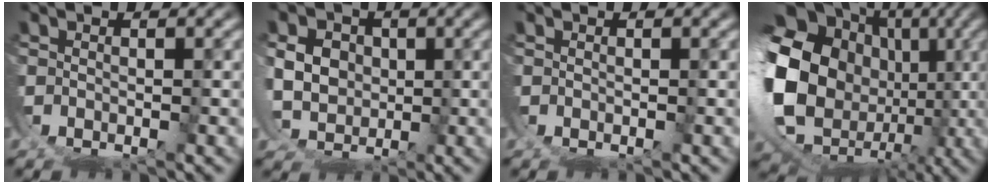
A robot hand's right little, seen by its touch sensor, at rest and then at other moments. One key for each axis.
{"total": 6.5, "fx": 0.5, "fy": 5.4, "fz": 3.6, "tx": -0.070, "ty": -0.026, "tz": 0.017}
{"total": 0.0}
{"total": 19.8, "fx": -1.8, "fy": 15.4, "fz": 12.4, "tx": -0.276, "ty": -0.066, "tz": -0.009}